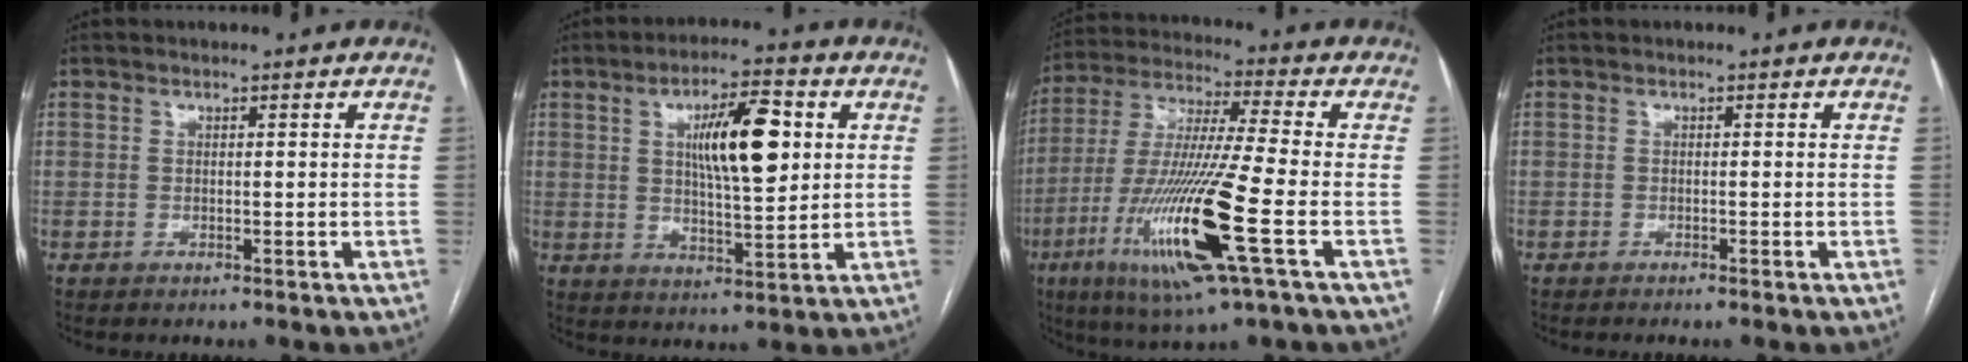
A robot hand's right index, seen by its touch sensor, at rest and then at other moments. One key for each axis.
{"total": 11.3, "fx": 2.9, "fy": 2.7, "fz": 10.6, "tx": -0.178, "ty": 0.007, "tz": 0.048}
{"total": 18.7, "fx": -6.5, "fy": 0.2, "fz": 17.6, "tx": -0.375, "ty": -0.033, "tz": -0.125}
{"total": 1.0, "fx": -0.8, "fy": -0.2, "fz": 0.6, "tx": -0.009, "ty": 0.002, "tz": -0.011}